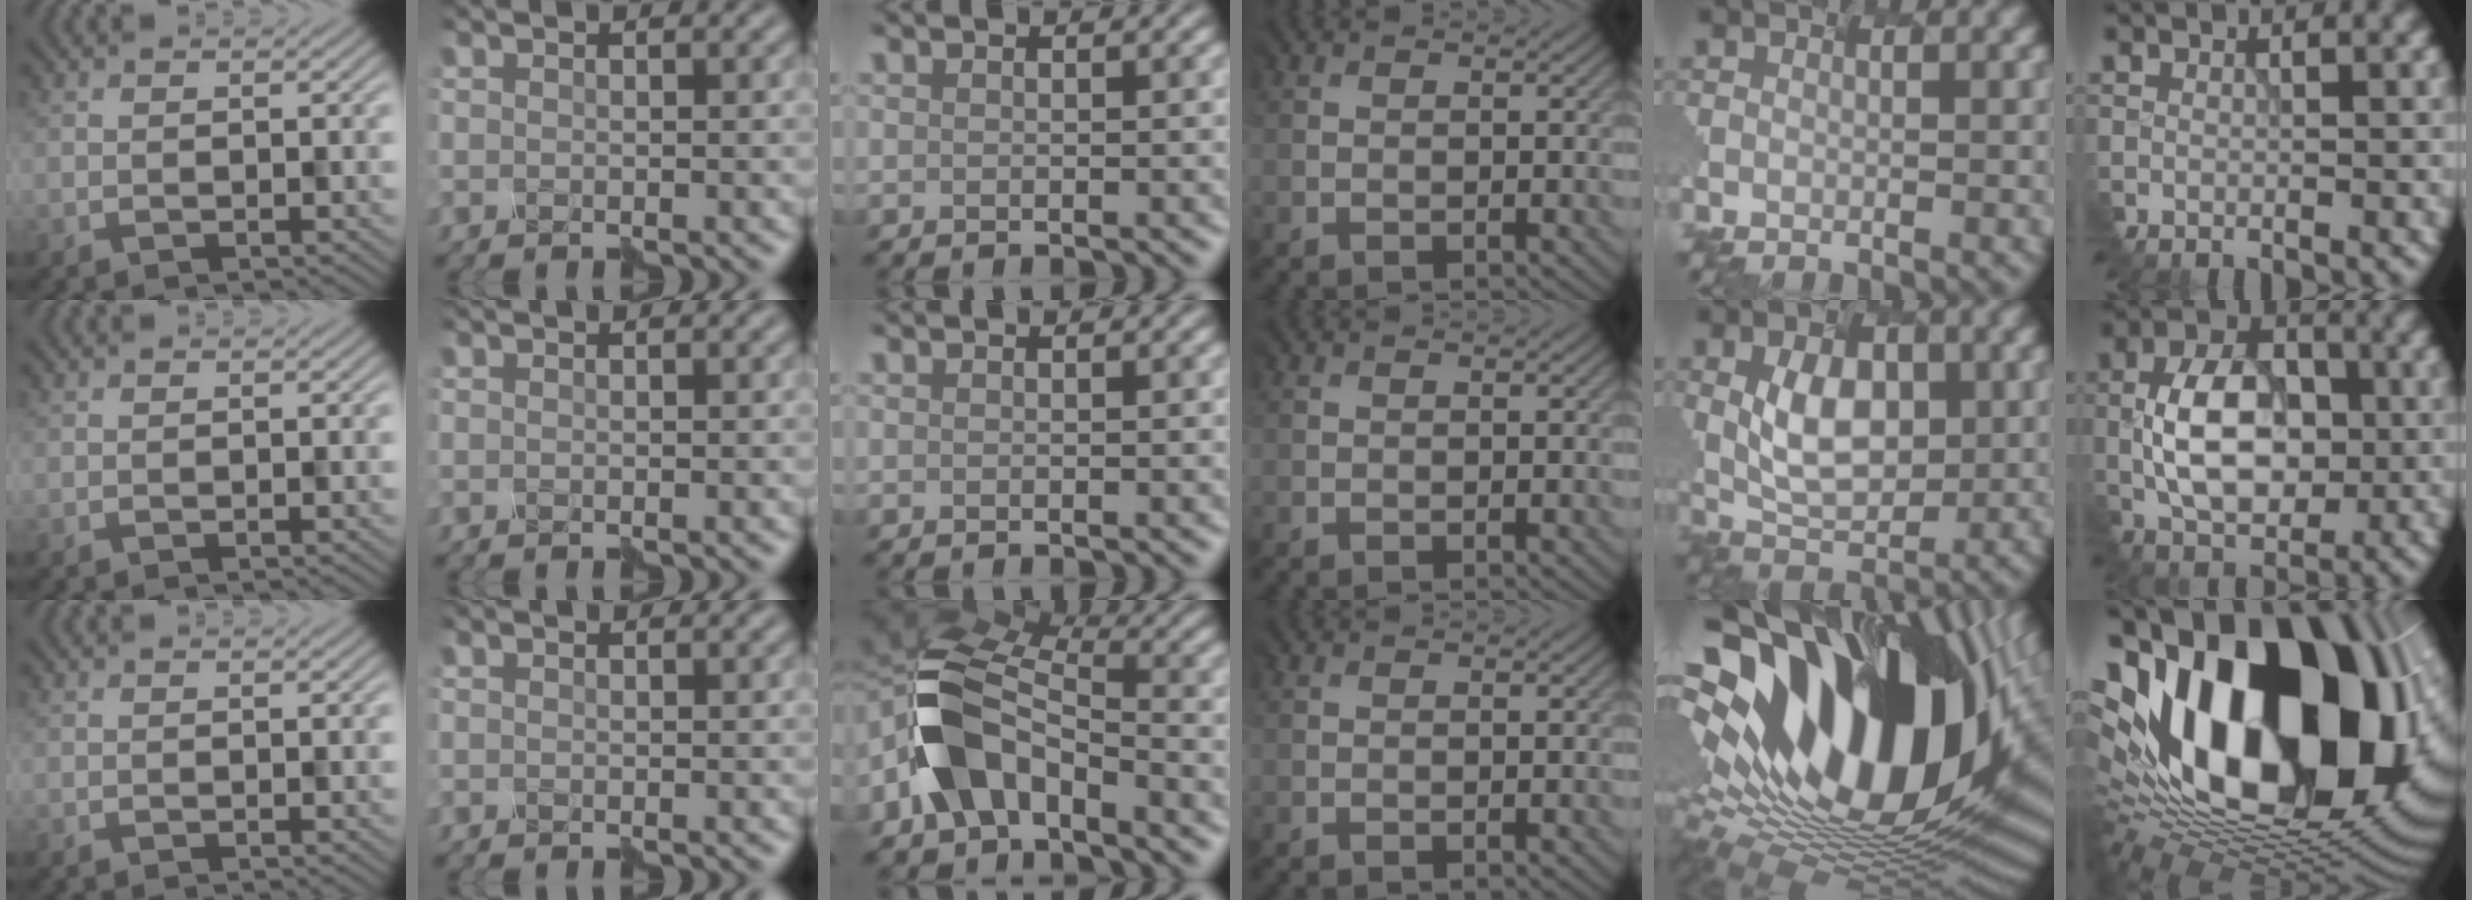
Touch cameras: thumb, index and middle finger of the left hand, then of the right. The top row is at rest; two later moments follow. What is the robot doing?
{"motion": "assemble", "object": "hinged jar"}